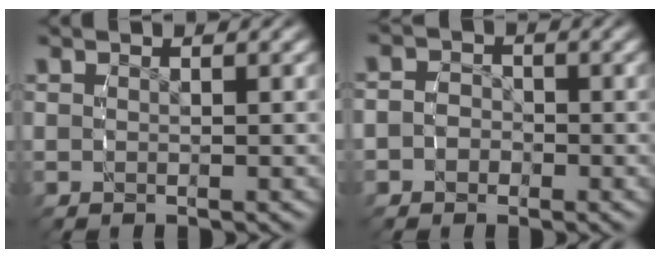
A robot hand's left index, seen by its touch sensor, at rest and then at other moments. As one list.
[{"total": 2.7, "force": [-1.2, 2.3, 0.5], "torque": [-0.011, -0.013, -0.023]}]